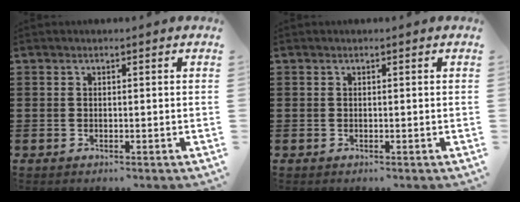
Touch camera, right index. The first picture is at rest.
{"total": 0.0}